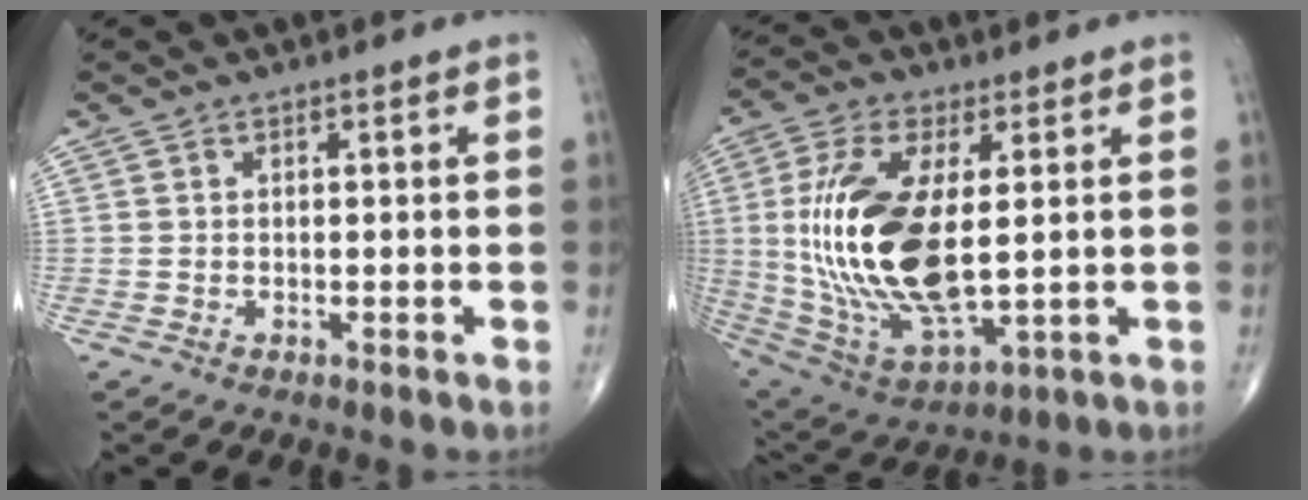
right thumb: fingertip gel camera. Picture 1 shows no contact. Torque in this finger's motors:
{"motor_torque": [1.06, 3.95, 2.43, 0.34, 0.84]}